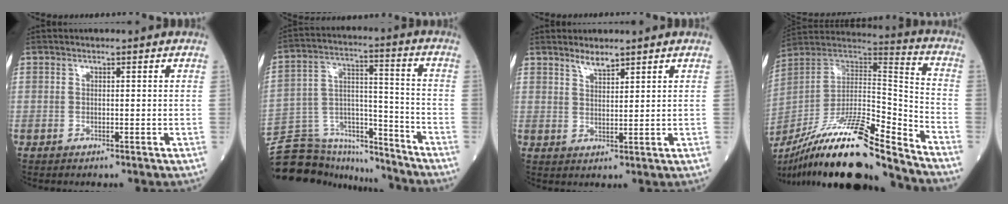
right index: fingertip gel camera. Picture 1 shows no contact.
{"total": 16.2, "force": [-15.1, 5.0, 3.2], "torque": [-0.059, 0.050, -0.246]}
{"total": 2.6, "force": [2.3, 0.4, 1.1], "torque": [-0.024, -0.002, 0.044]}
{"total": 22.3, "force": [-17.7, 1.9, 13.5], "torque": [-0.253, 0.006, -0.319]}